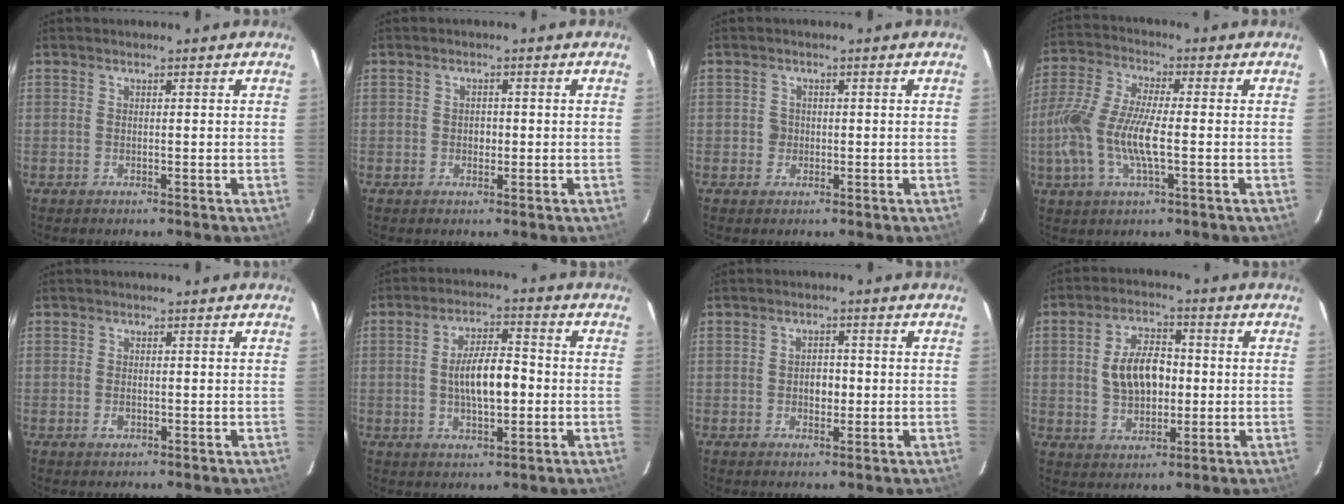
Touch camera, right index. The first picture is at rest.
{"total": 1.6, "force": [-0.3, 1.4, 0.7], "torque": [-0.011, 0.004, -0.004]}
{"total": 1.8, "force": [-0.3, 1.8, 0.1], "torque": [0.001, 0.003, -0.003]}
{"total": 13.2, "force": [-2.4, 3.8, 12.4], "torque": [-0.266, -0.003, -0.051]}
{"total": 1.6, "force": [-0.6, 1.1, 0.9], "torque": [-0.017, 0.000, -0.011]}
{"total": 9.1, "force": [-0.9, 3.5, 8.3], "torque": [-0.151, 0.007, -0.011]}
{"total": 3.0, "force": [-0.4, 2.2, 2.0], "torque": [-0.034, 0.007, -0.006]}
{"total": 9.8, "force": [0.3, 6.0, 7.8], "torque": [-0.147, 0.018, 0.013]}